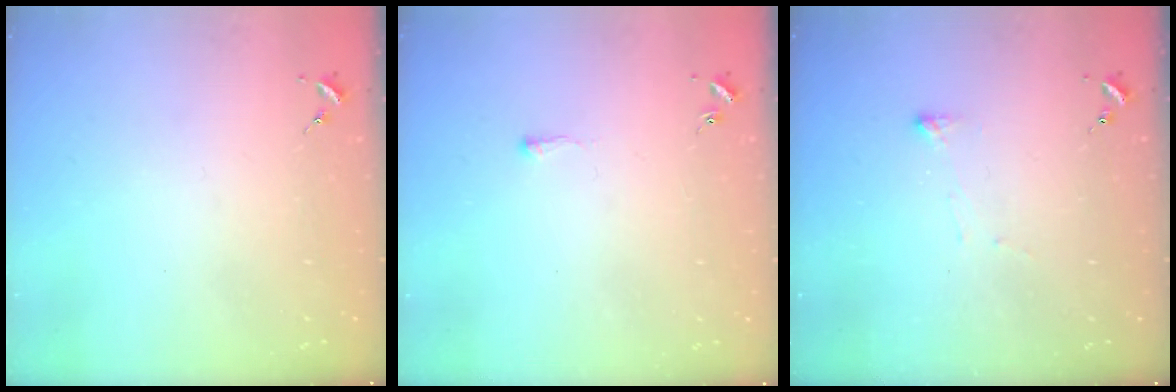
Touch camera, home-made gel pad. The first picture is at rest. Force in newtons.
{"total": 1.9, "press": 1.8, "slide": 0.3}
{"total": 3.5, "press": 3.5, "slide": 0.4}